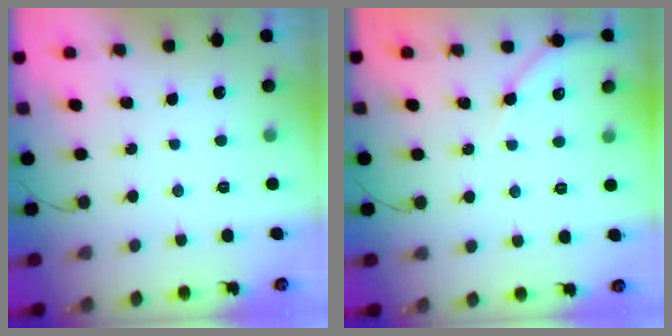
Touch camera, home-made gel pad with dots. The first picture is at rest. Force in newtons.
{"total": 5.1, "press": 5.1, "slide": 0.7}